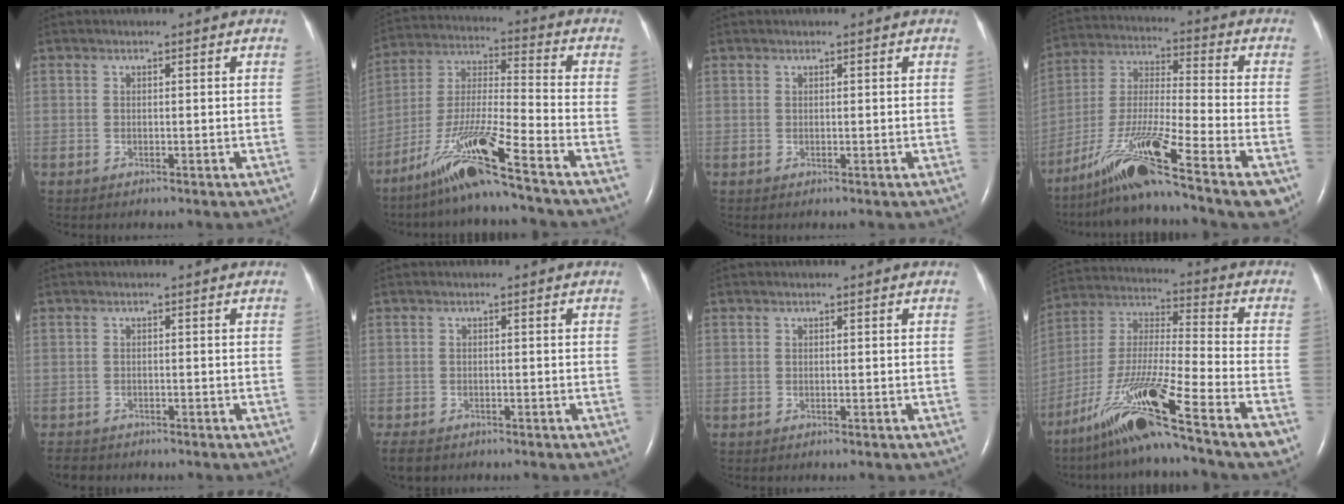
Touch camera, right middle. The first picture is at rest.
{"total": 13.7, "force": [-9.4, -0.9, 9.9], "torque": [-0.206, -0.023, -0.175]}
{"total": 0.0}
{"total": 20.3, "force": [-13.2, 0.9, 15.4], "torque": [-0.271, -0.022, -0.230]}
{"total": 2.5, "force": [-2.3, 0.9, 0.2], "torque": [-0.007, -0.006, -0.036]}
{"total": 3.8, "force": [-3.0, 1.7, 1.5], "torque": [-0.029, -0.007, -0.048]}
{"total": 0.0}
{"total": 19.4, "force": [-12.2, -0.5, 15.1], "torque": [-0.299, -0.036, -0.221]}